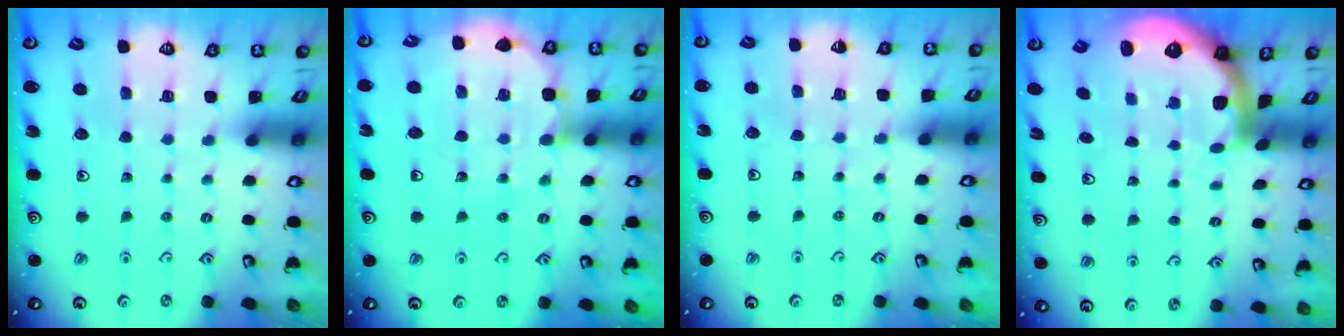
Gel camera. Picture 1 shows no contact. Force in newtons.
{"total": 10.5, "press": 10.2, "slide": 2.5}
{"total": 2.4, "press": 2.4, "slide": 0.5}
{"total": 2.5, "press": 2.5, "slide": 0.6}